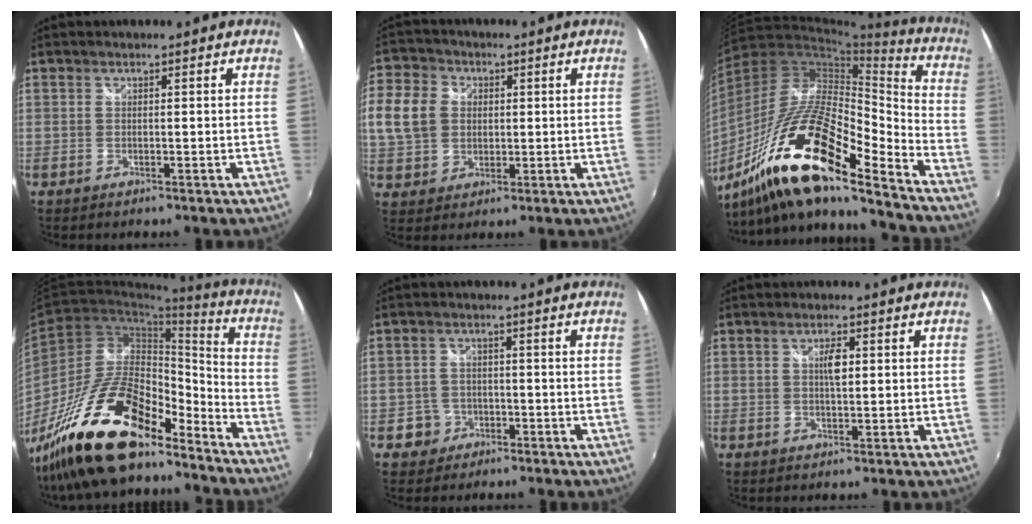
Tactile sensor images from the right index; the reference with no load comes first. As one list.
[{"total": 26.8, "force": [5.3, 22.7, 13.3], "torque": [-0.405, 0.081, 0.108]}, {"total": 23.0, "force": [-14.2, 5.0, 17.4], "torque": [-0.316, -0.017, -0.281]}, {"total": 22.2, "force": [-17.0, 7.0, 12.5], "torque": [-0.235, -0.004, -0.303]}, {"total": 4.1, "force": [-2.0, 3.6, 0.0], "torque": [-0.010, 0.014, -0.034]}, {"total": 3.0, "force": [0.6, 1.0, 2.8], "torque": [-0.047, 0.003, 0.009]}]